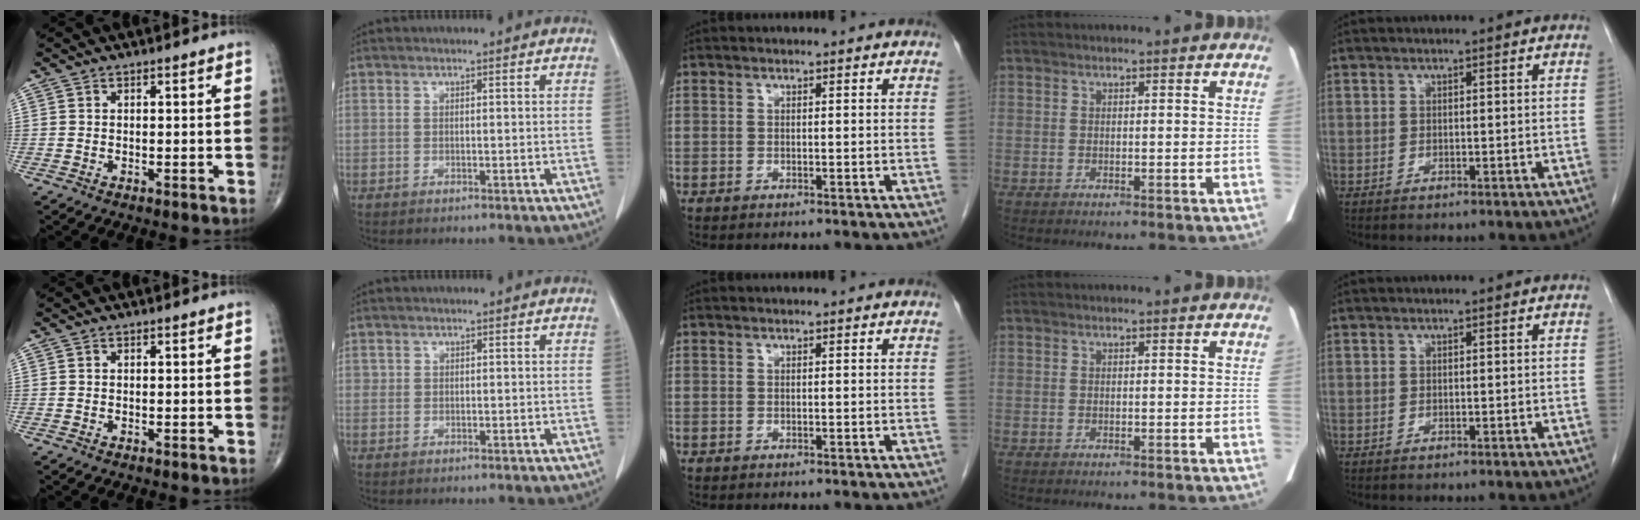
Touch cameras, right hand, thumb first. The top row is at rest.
{"index": {"total": 0.6, "force": [0.0, 0.6, 0.2], "torque": [-0.001, 0.006, 0.001]}}